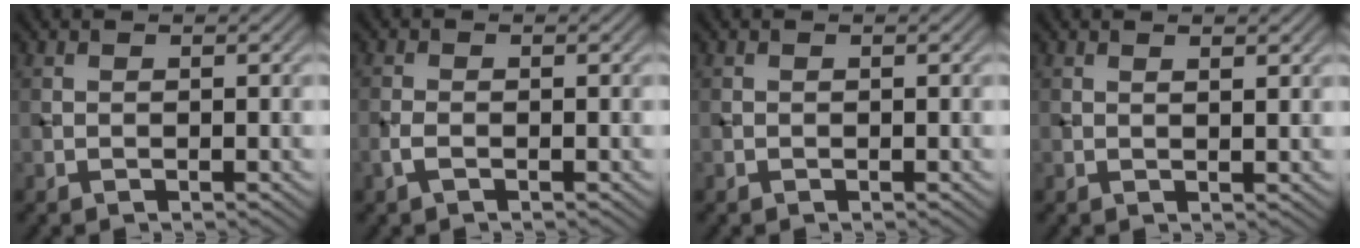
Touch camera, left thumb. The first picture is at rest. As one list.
[{"total": 1.6, "force": [-0.7, 0.7, 1.3], "torque": [-0.033, -0.001, -0.018]}, {"total": 0.0}, {"total": 1.2, "force": [0.9, -0.1, 0.8], "torque": [-0.016, 0.003, 0.015]}]